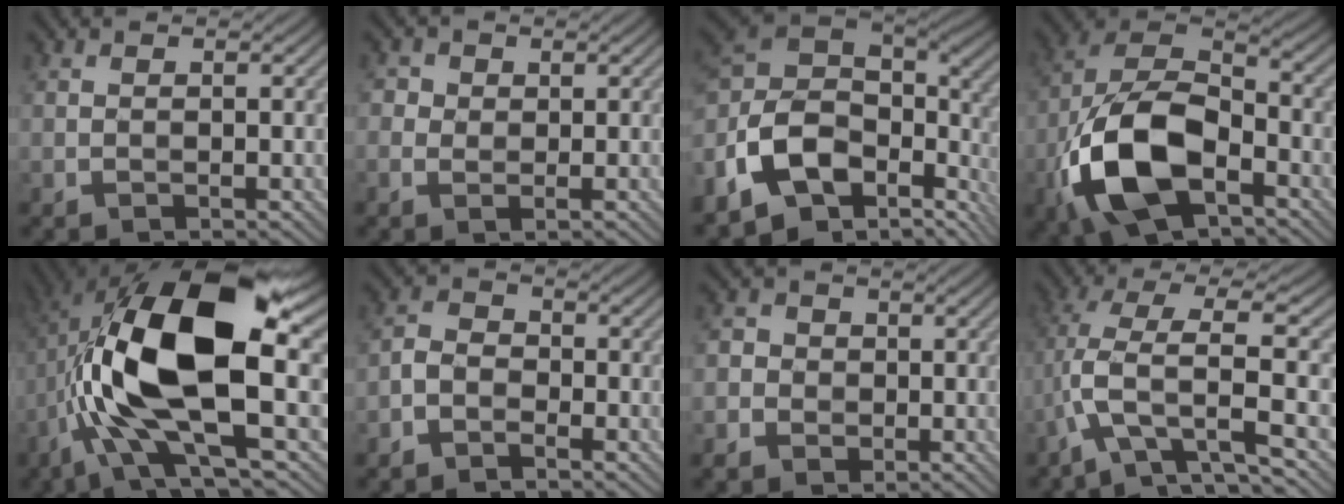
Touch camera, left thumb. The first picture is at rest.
{"total": 2.3, "force": [0.5, 2.0, 0.9], "torque": [-0.029, 0.004, 0.009]}
{"total": 14.1, "force": [-3.6, 8.4, 10.8], "torque": [-0.267, -0.002, -0.064]}
{"total": 15.3, "force": [-6.1, 8.5, 11.1], "torque": [-0.260, -0.020, -0.124]}
{"total": 16.3, "force": [-0.6, 6.6, 14.9], "torque": [-0.299, 0.021, -0.017]}
{"total": 3.0, "force": [-2.0, 1.9, 1.2], "torque": [-0.033, 0.006, -0.048]}
{"total": 3.6, "force": [-0.7, 3.4, 0.8], "torque": [-0.025, 0.002, -0.024]}
{"total": 8.2, "force": [-2.2, 2.2, 7.6], "torque": [-0.160, 0.019, -0.057]}